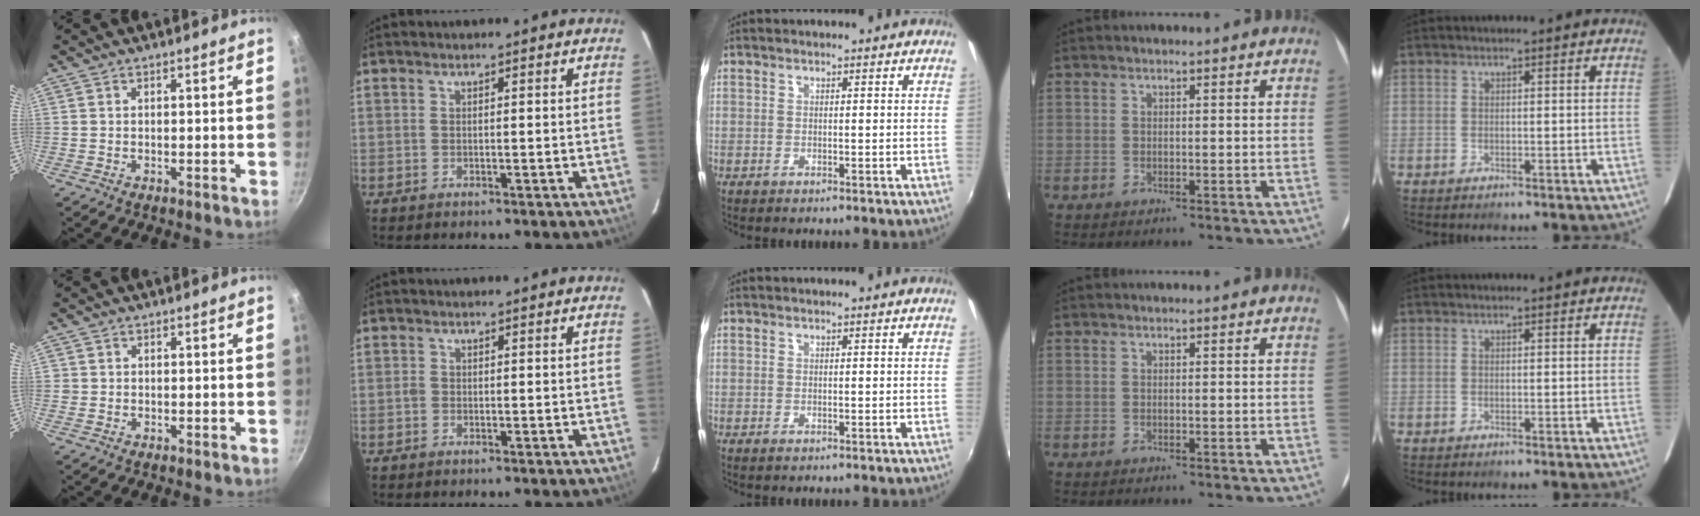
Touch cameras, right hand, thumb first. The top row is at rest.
{"thumb": {"total": 0.8, "force": [-0.1, 0.7, 0.0], "torque": [-0.003, 0.000, -0.001]}, "index": {"total": 0.7, "force": [-0.2, 0.7, 0.2], "torque": [-0.002, 0.001, -0.006]}}